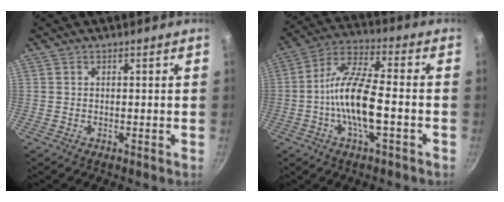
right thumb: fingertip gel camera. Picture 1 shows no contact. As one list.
[{"total": 13.3, "force": [-3.0, 4.4, 12.2], "torque": [-0.229, 0.033, -0.071]}]